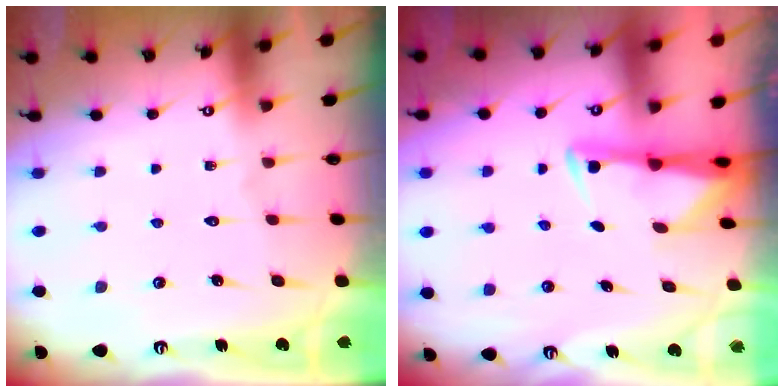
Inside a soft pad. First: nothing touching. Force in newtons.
{"total": 3.0, "press": 2.9, "slide": 0.5}